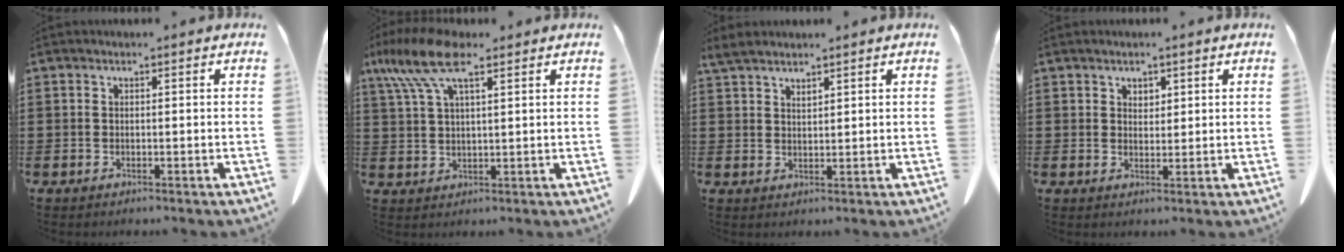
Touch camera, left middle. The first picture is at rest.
{"total": 9.9, "force": [5.6, 3.2, 7.6], "torque": [-0.177, -0.008, 0.094]}
{"total": 2.4, "force": [2.3, 0.2, 0.8], "torque": [-0.020, 0.001, 0.043]}
{"total": 1.6, "force": [1.3, 0.9, 0.4], "torque": [-0.002, 0.000, 0.023]}